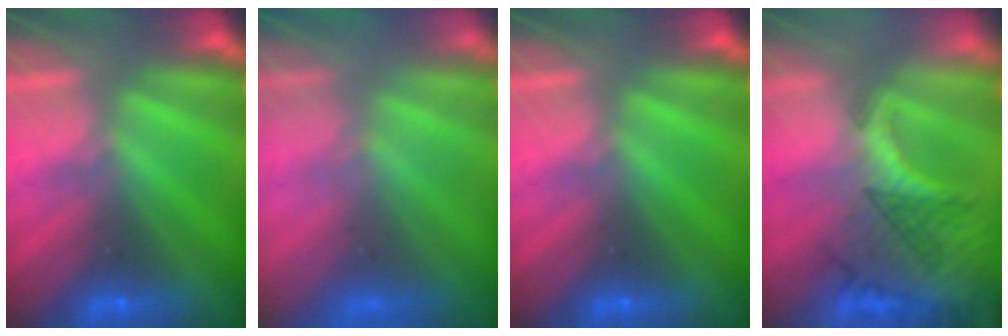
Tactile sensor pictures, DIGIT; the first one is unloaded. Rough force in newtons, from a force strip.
{"total": 8.1}
{"total": 0.0}
{"total": 3.1}